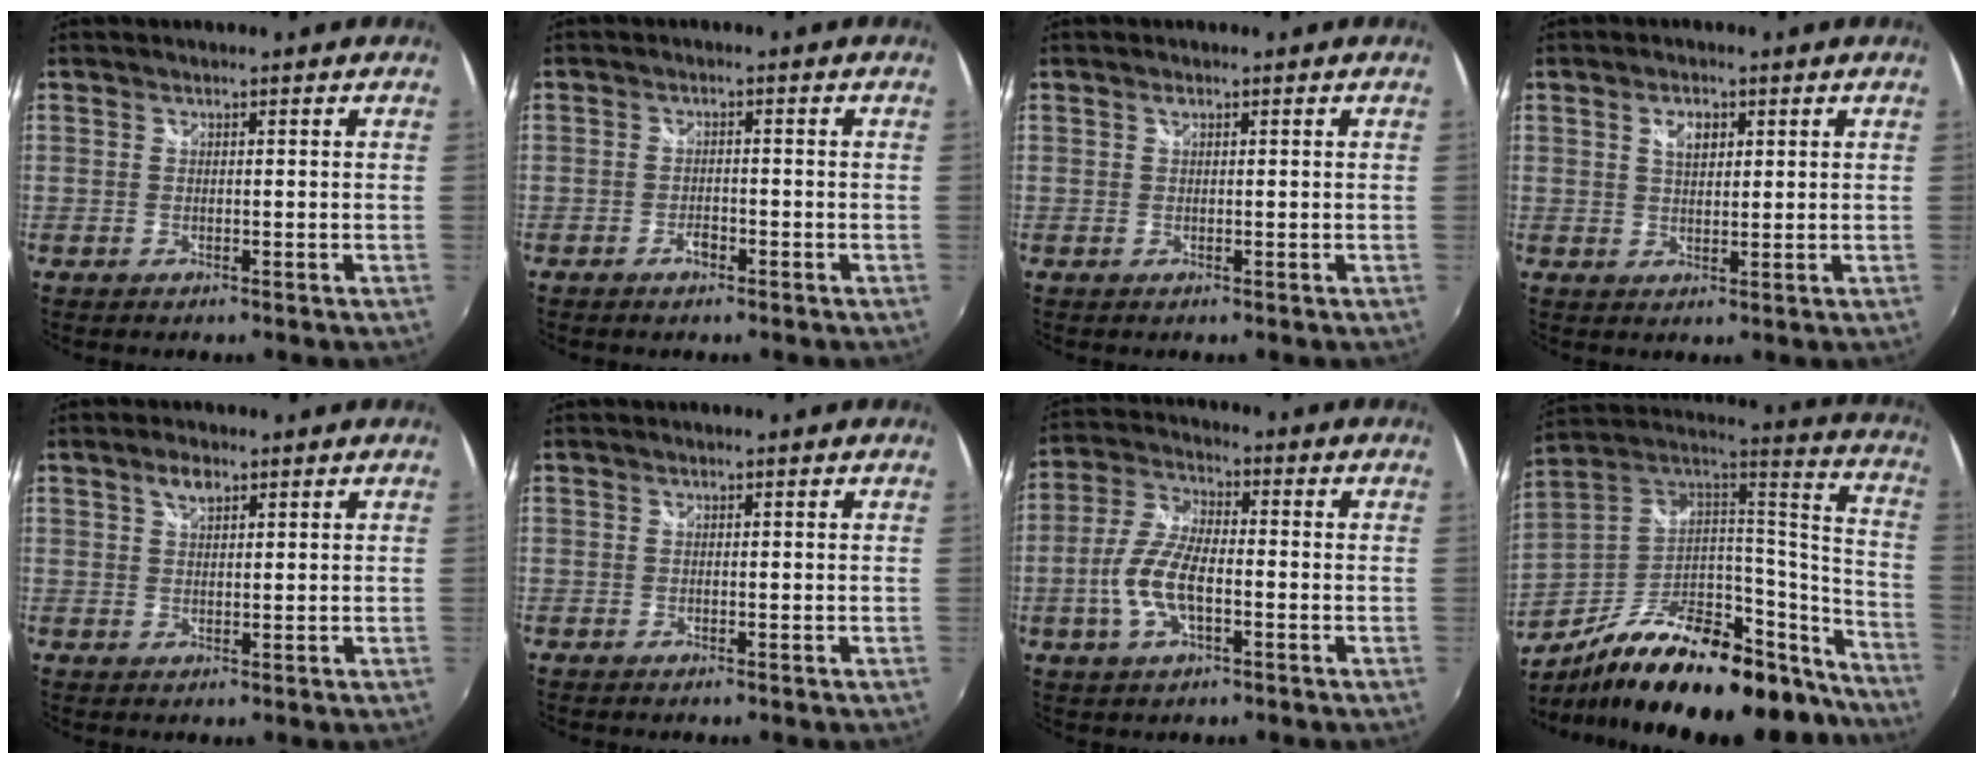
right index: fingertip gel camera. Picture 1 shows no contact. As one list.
[{"total": 2.0, "force": [-1.4, 0.9, 1.1], "torque": [-0.024, 0.003, -0.023]}, {"total": 0.6, "force": [0.3, 0.4, 0.4], "torque": [-0.006, 0.002, 0.004]}, {"total": 3.5, "force": [1.4, 2.0, 2.5], "torque": [-0.042, 0.008, 0.026]}, {"total": 2.7, "force": [1.6, 1.3, 1.8], "torque": [-0.030, 0.005, 0.028]}, {"total": 0.0}, {"total": 9.6, "force": [-2.6, 4.0, 8.3], "torque": [-0.180, 0.007, -0.051]}, {"total": 33.0, "force": [-24.0, 13.0, 18.4], "torque": [-0.260, 0.029, -0.355]}]